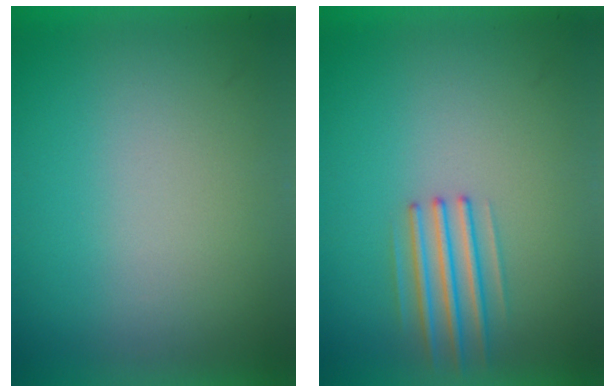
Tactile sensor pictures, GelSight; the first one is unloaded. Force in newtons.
{"total": 2.3}